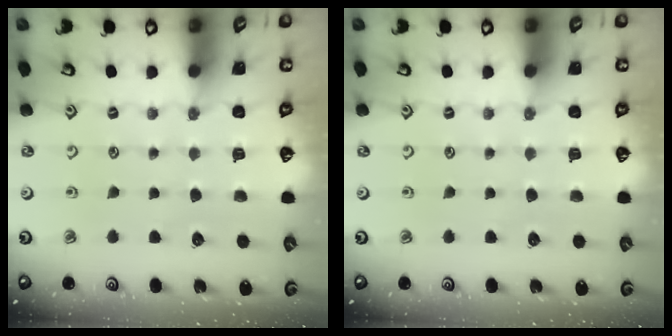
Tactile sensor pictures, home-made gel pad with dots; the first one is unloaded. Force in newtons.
{"total": 0.0}